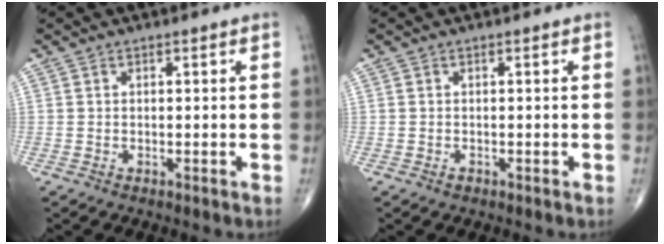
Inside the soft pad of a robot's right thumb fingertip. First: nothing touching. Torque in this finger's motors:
{"motor_torque": [0.47, 0.00, -0.34, -0.14, 0.07]}